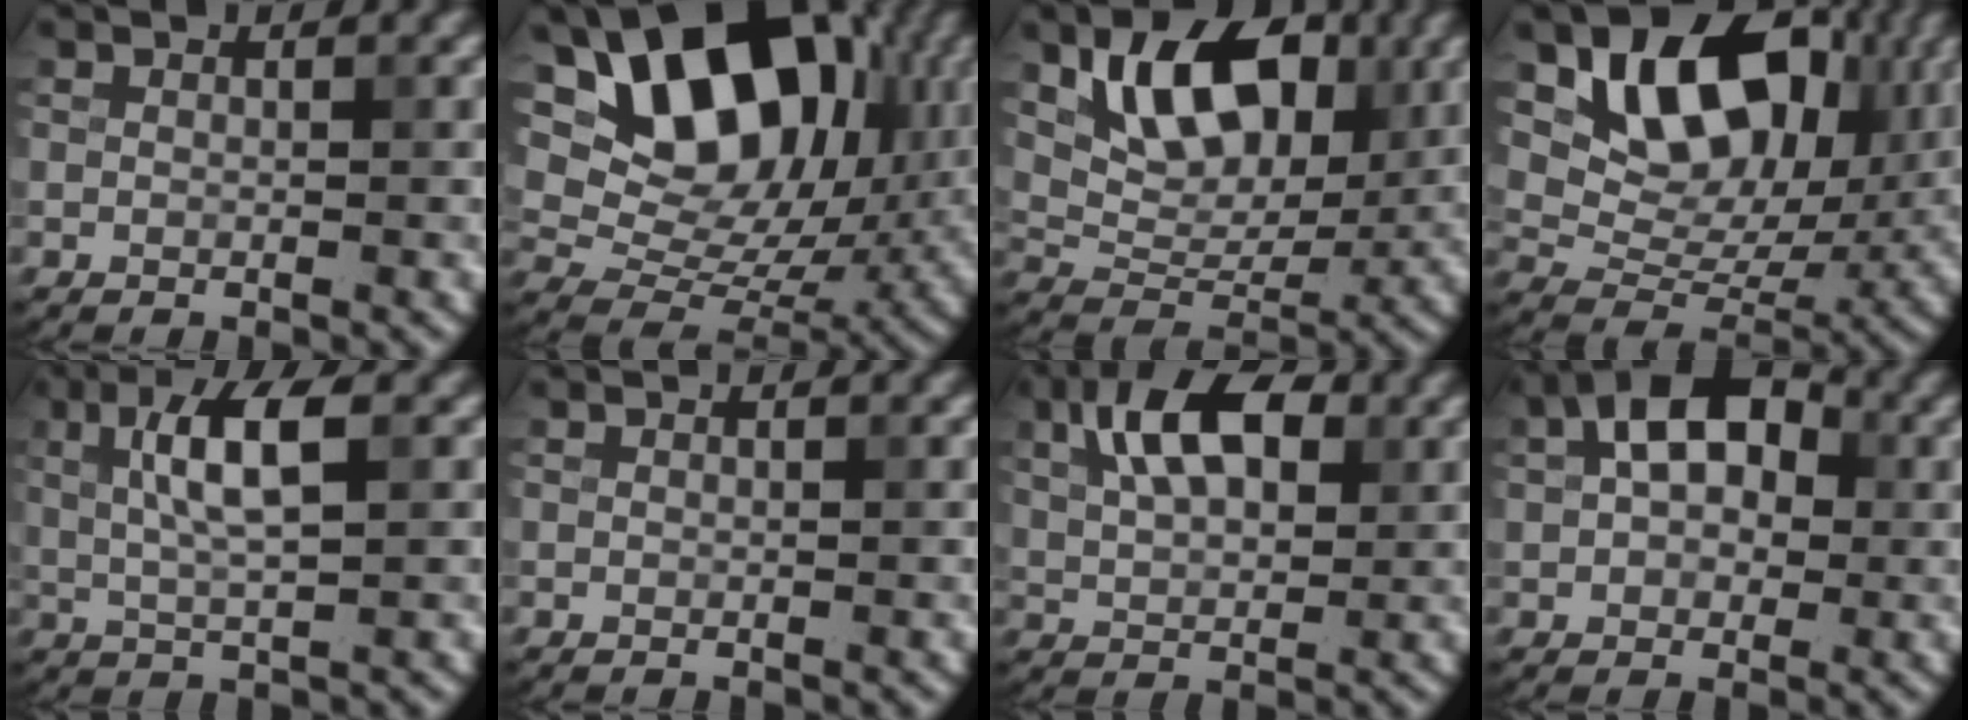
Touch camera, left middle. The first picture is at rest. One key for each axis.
{"total": 15.2, "fx": 6.3, "fy": 9.6, "fz": 10.0, "tx": -0.163, "ty": 0.017, "tz": 0.112}
{"total": 8.5, "fx": 3.0, "fy": 5.3, "fz": 6.0, "tx": -0.100, "ty": -0.008, "tz": 0.048}
{"total": 12.2, "fx": 4.8, "fy": 7.8, "fz": 8.0, "tx": -0.129, "ty": -0.004, "tz": 0.087}
{"total": 5.2, "fx": 1.3, "fy": 1.3, "fz": 4.8, "tx": -0.092, "ty": 0.007, "tz": 0.023}
{"total": 0.0}
{"total": 7.4, "fx": 2.8, "fy": 4.0, "fz": 5.6, "tx": -0.108, "ty": 0.016, "tz": 0.040}
{"total": 7.6, "fx": 2.2, "fy": 4.9, "fz": 5.4, "tx": -0.090, "ty": 0.029, "tz": 0.014}